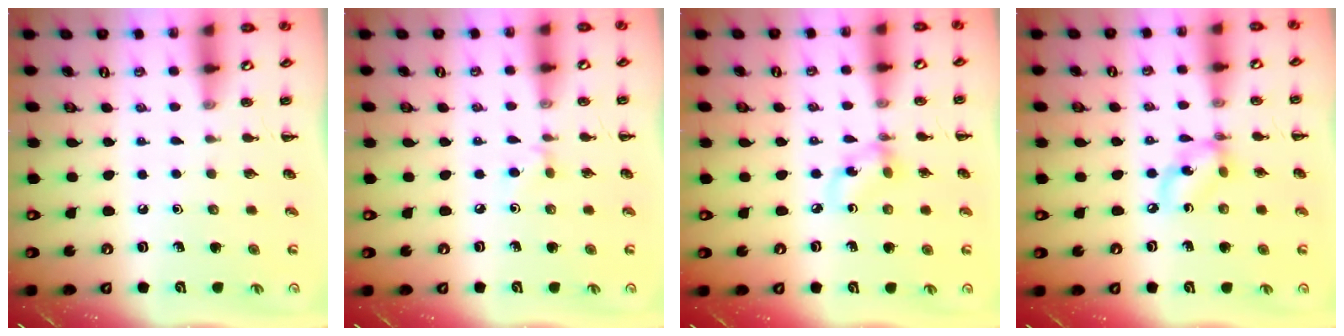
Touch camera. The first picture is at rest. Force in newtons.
{"total": 3.9, "press": 3.7, "slide": 1.2}
{"total": 4.9, "press": 4.9, "slide": 0.5}
{"total": 7.1, "press": 6.9, "slide": 1.6}